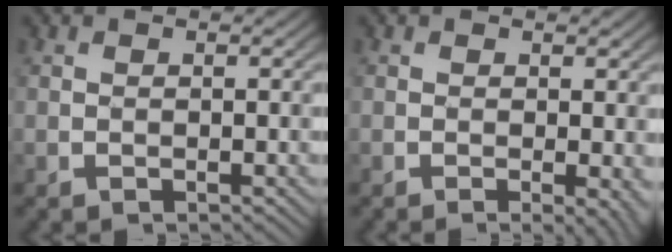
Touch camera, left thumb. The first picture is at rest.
{"total": 2.4, "force": [-0.4, 0.4, 2.3], "torque": [-0.031, -0.002, -0.008]}